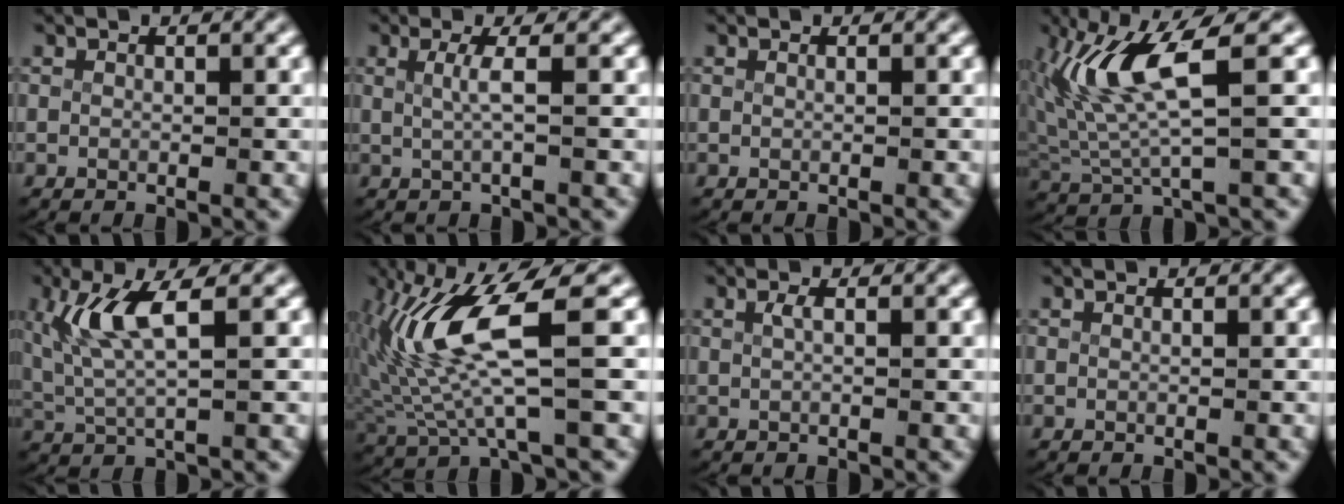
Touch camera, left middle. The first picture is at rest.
{"total": 1.8, "force": [0.1, -0.3, 1.8], "torque": [-0.042, -0.005, 0.006]}
{"total": 0.0}
{"total": 6.6, "force": [1.5, 2.3, 6.0], "torque": [-0.139, -0.004, 0.033]}
{"total": 5.1, "force": [1.5, 1.9, 4.5], "torque": [-0.108, -0.007, 0.035]}
{"total": 8.2, "force": [0.8, 2.8, 7.6], "torque": [-0.160, 0.003, 0.021]}
{"total": 0.7, "force": [0.1, -0.1, 0.7], "torque": [-0.017, -0.004, 0.005]}
{"total": 0.0}